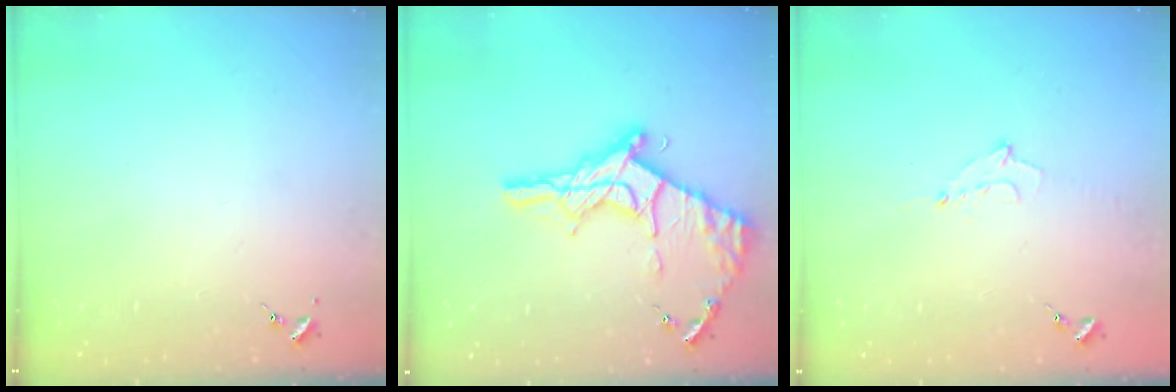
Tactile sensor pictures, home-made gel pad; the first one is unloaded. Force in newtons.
{"total": 20.3, "press": 20.2, "slide": 1.5}
{"total": 8.1, "press": 8.1, "slide": 1.0}